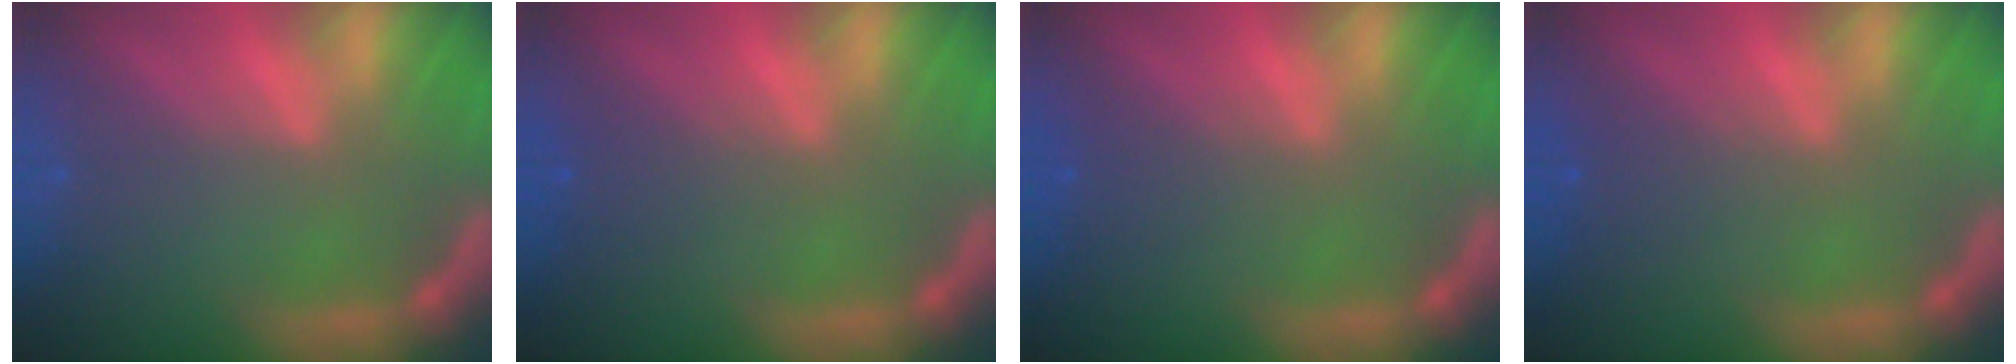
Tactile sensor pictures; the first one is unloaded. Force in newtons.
{"total": 2.0}
{"total": 2.0}
{"total": 2.0}